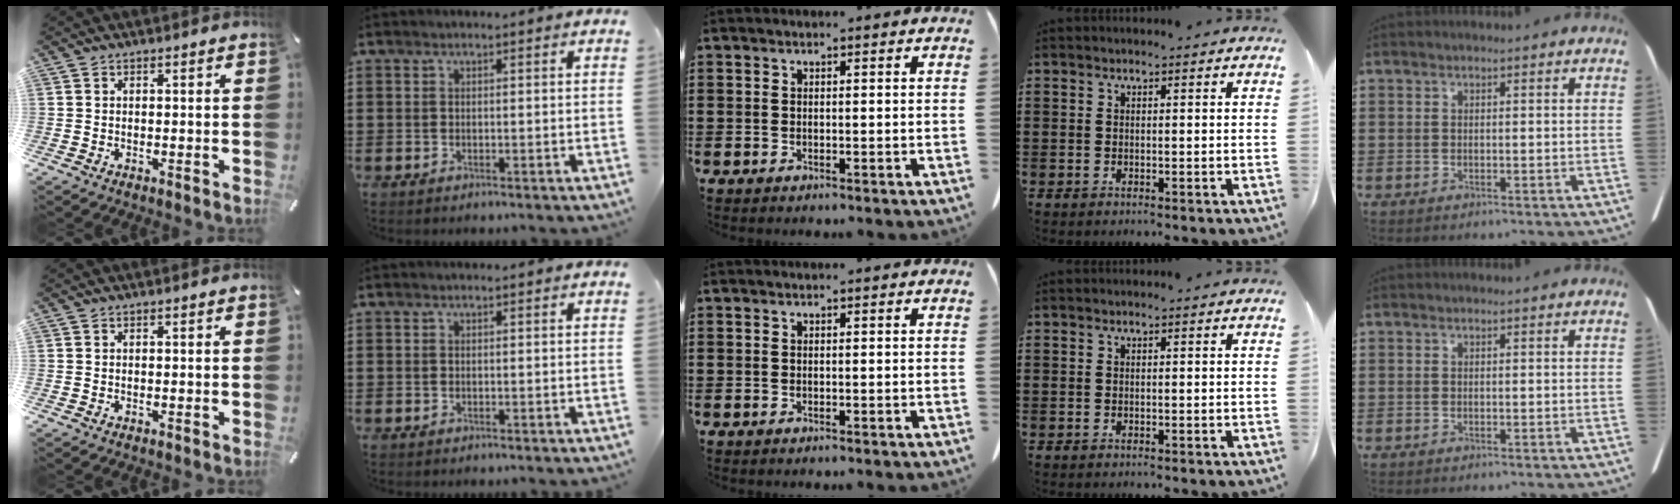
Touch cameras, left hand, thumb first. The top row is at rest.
{}